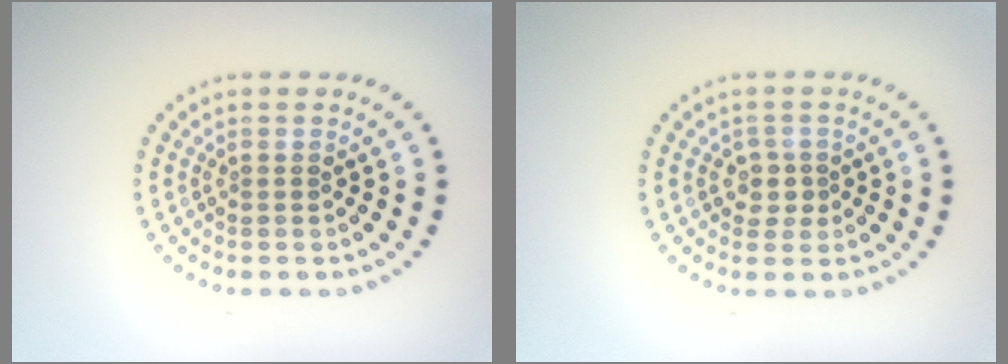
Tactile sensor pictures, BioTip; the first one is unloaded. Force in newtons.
{"total": 1.6, "press": 1.3, "slide": 1.0}